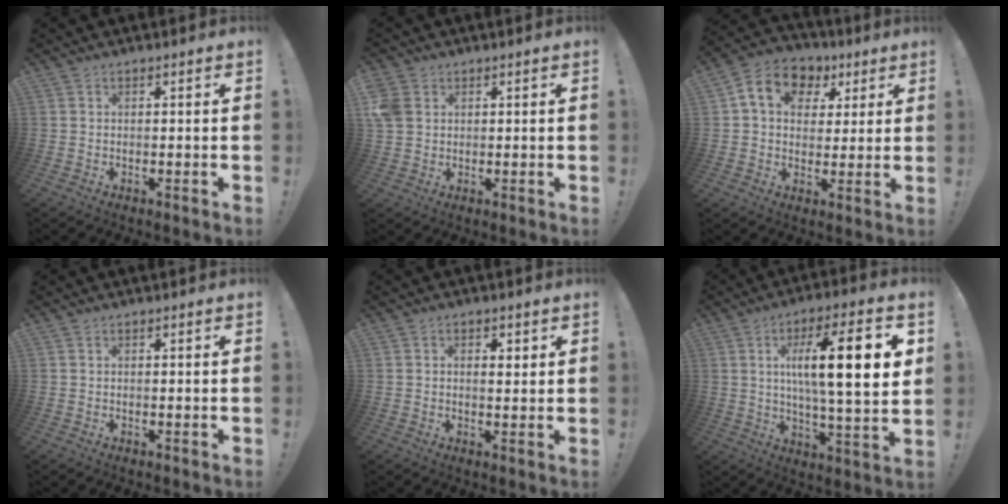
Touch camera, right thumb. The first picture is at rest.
{"total": 5.8, "force": [1.9, 4.6, 2.9], "torque": [-0.067, 0.002, 0.039]}
{"total": 12.3, "force": [4.8, 9.4, 6.4], "torque": [-0.089, -0.012, 0.091]}
{"total": 0.0}
{"total": 2.1, "force": [0.7, 1.2, 1.6], "torque": [-0.008, -0.005, 0.007]}
{"total": 18.8, "force": [4.1, 4.2, 17.9], "torque": [-0.272, -0.007, 0.046]}